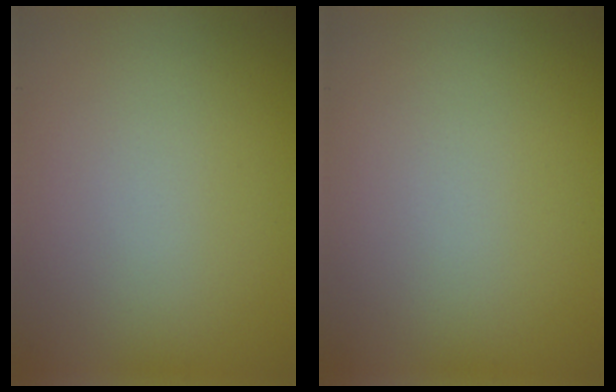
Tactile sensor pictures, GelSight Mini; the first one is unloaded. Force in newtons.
{"total": 0.0}